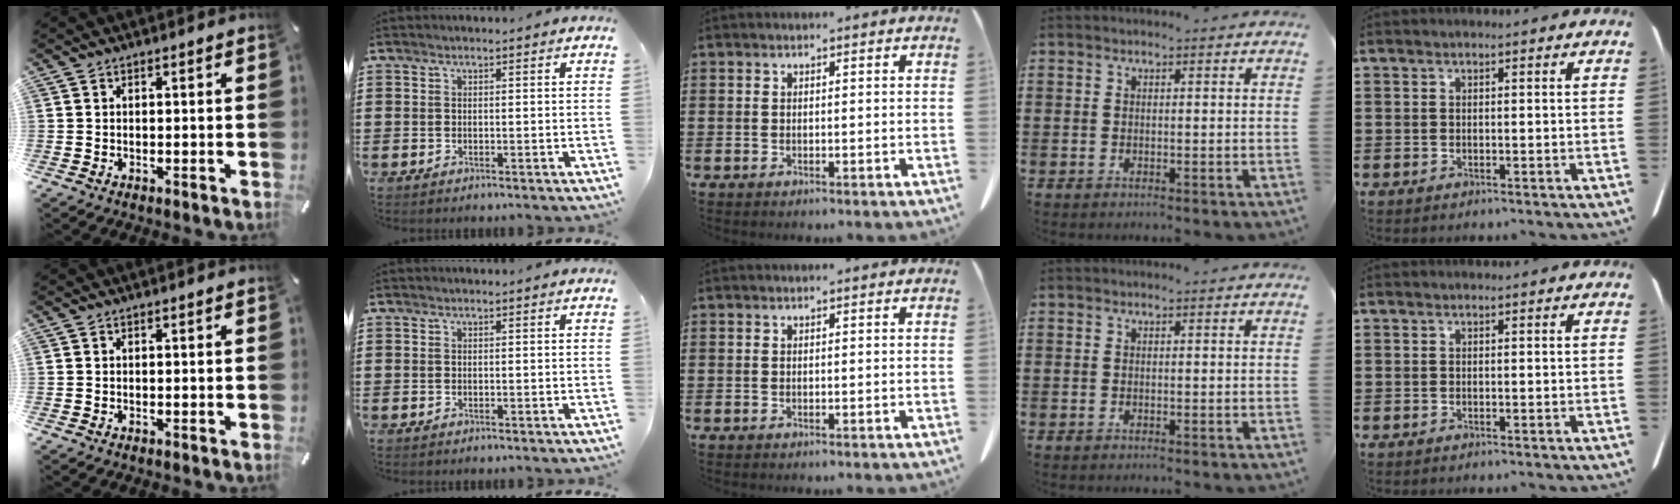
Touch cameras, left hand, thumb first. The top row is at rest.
{}